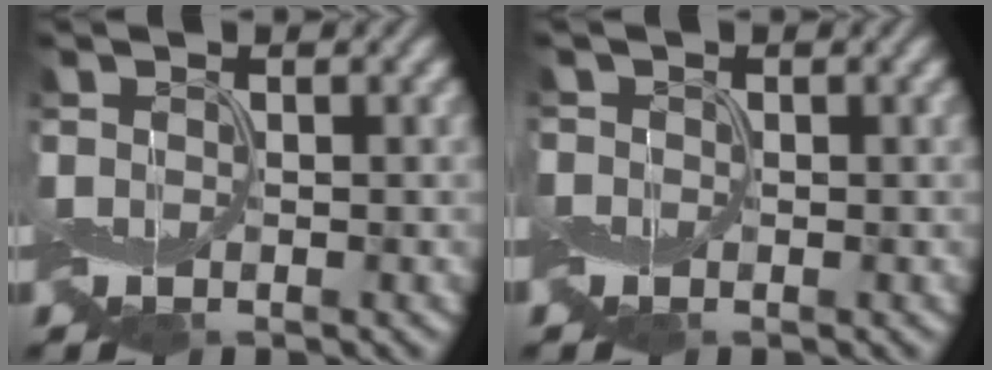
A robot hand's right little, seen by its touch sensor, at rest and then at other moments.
{"total": 0.6, "force": [-0.3, 0.5, -0.2], "torque": [0.007, 0.002, -0.006]}